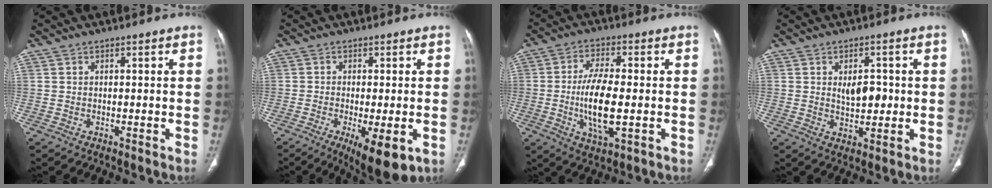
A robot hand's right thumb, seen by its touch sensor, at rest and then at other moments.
{"total": 9.6, "force": [-3.7, 2.9, 8.4], "torque": [-0.125, -0.016, -0.050]}
{"total": 11.3, "force": [-1.5, 4.2, 10.4], "torque": [-0.204, -0.003, -0.026]}
{"total": 5.8, "force": [0.5, 3.4, 4.7], "torque": [-0.054, -0.004, 0.014]}